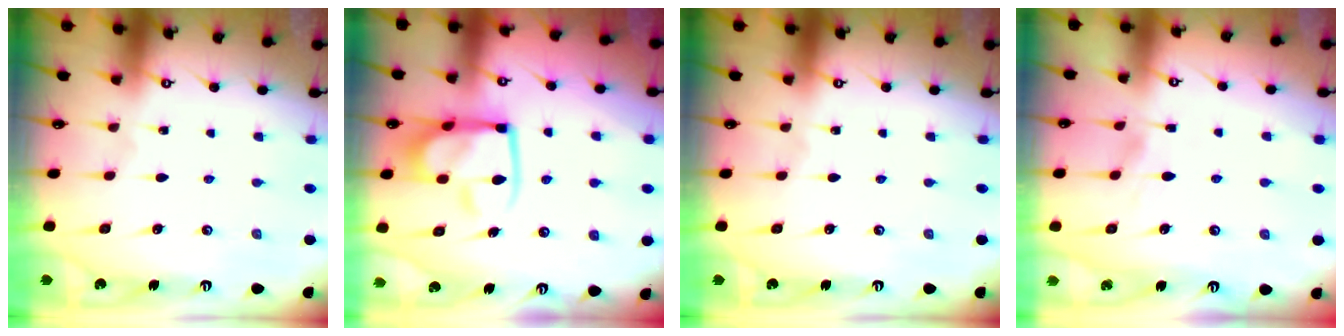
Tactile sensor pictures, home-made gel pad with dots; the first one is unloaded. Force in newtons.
{"total": 13.3, "press": 13.2, "slide": 1.7}
{"total": 0.0}
{"total": 1.7, "press": 1.4, "slide": 1.0}